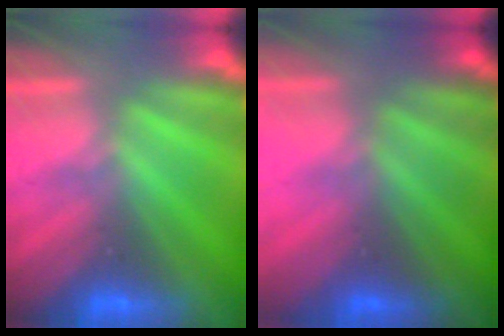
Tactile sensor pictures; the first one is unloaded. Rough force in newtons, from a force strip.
{"total": 2.8}